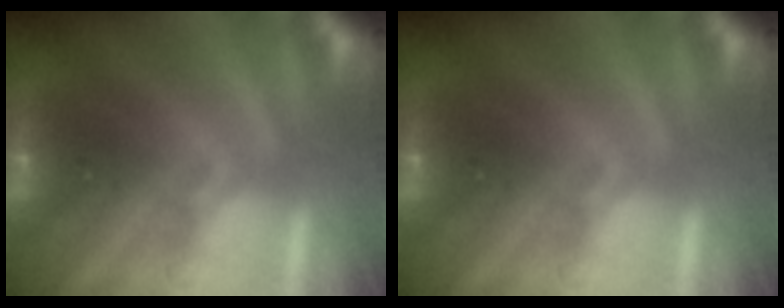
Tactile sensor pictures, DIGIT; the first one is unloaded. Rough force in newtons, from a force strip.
{"total": 0.0}